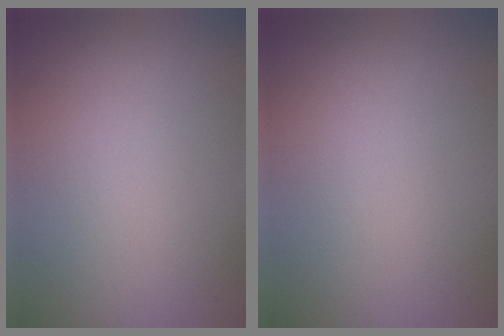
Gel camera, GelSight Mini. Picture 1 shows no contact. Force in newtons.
{"total": 0.0}